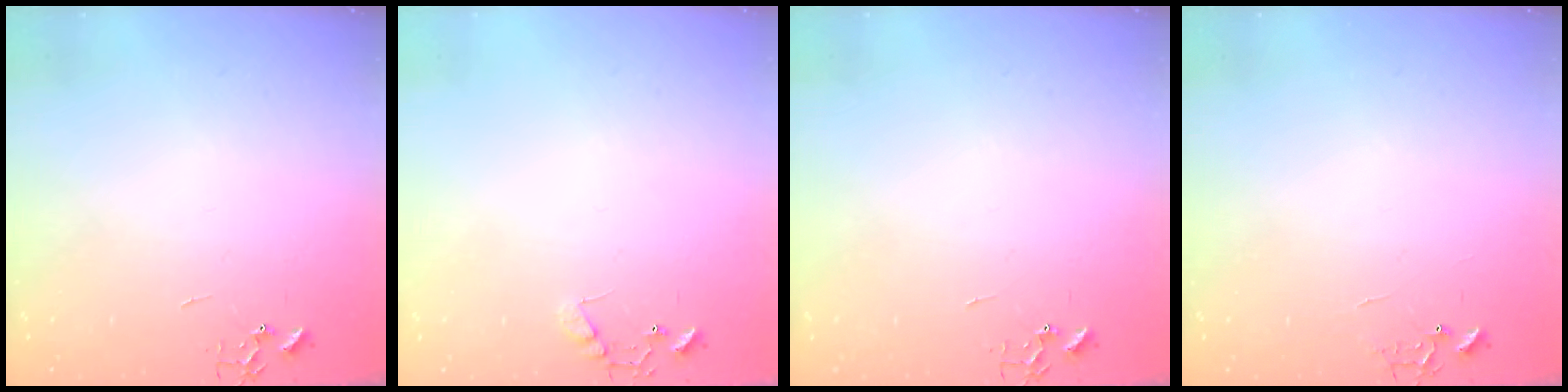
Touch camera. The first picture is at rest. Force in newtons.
{"total": 6.8, "press": 6.8, "slide": 0.5}
{"total": 0.0}
{"total": 6.4, "press": 6.4, "slide": 0.6}